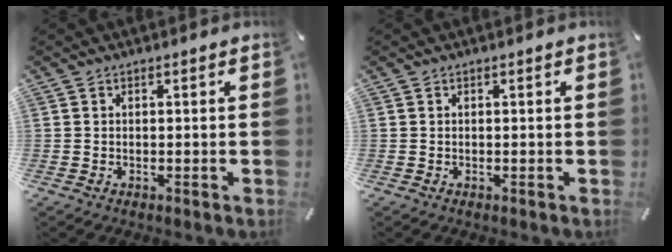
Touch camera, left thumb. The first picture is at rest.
{"total": 0.0}